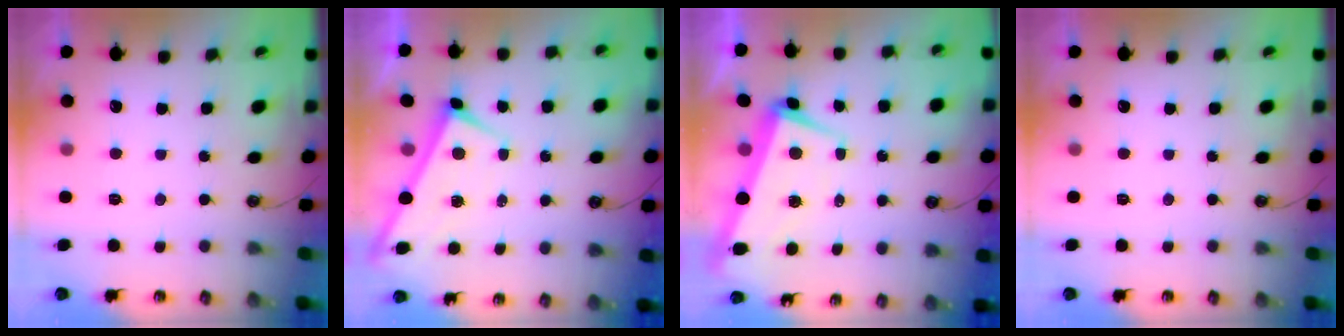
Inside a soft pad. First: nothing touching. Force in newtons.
{"total": 1.6, "press": 1.6, "slide": 0.1}
{"total": 2.2, "press": 0.4, "slide": 2.1}
{"total": 0.0}